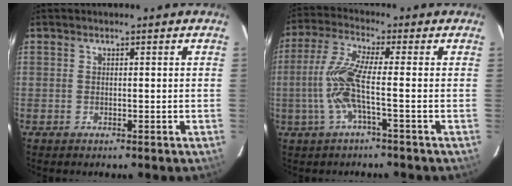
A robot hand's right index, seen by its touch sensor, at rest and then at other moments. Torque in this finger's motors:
{"motor_torque": [0.67, -0.23, 0.28, 0.15]}